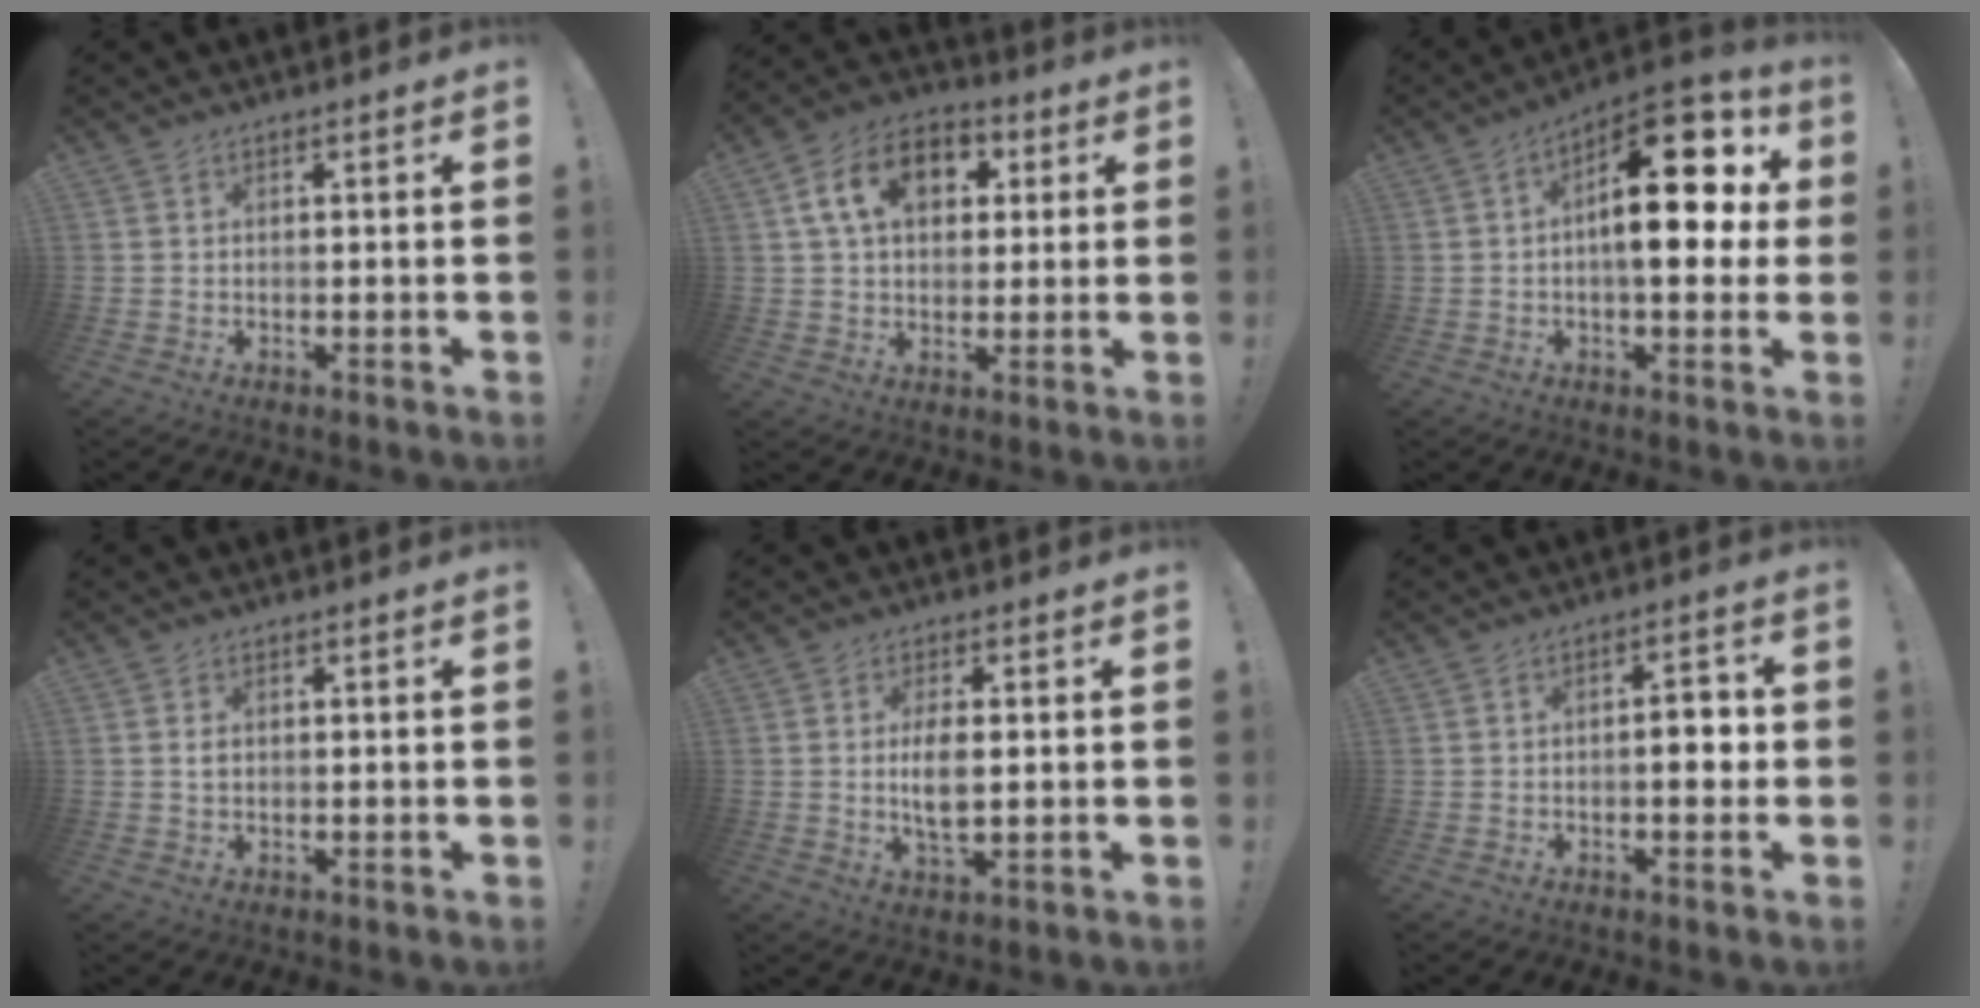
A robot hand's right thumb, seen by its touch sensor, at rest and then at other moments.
{"total": 14.4, "force": [4.7, 10.3, 8.9], "torque": [-0.144, 0.002, 0.090]}
{"total": 19.2, "force": [3.4, 8.9, 16.7], "torque": [-0.219, -0.018, 0.053]}
{"total": 1.1, "force": [0.0, 1.0, 0.5], "torque": [-0.011, 0.005, 0.000]}
{"total": 6.4, "force": [0.2, 2.9, 5.7], "torque": [-0.109, -0.011, -0.003]}
{"total": 5.3, "force": [-0.8, 2.5, 4.6], "torque": [-0.068, 0.010, -0.018]}